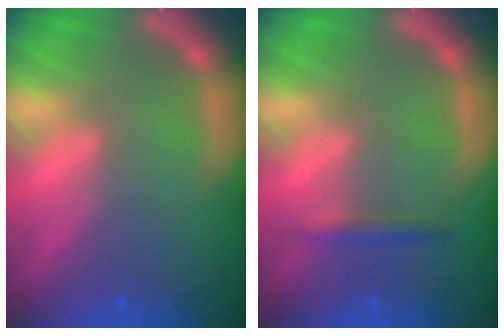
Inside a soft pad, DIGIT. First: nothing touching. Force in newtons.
{"total": 1.4}